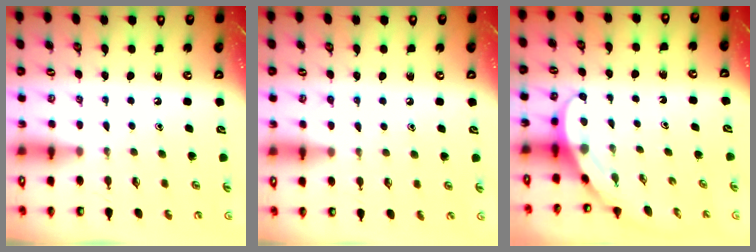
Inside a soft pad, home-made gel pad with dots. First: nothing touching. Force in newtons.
{"total": 6.1, "press": 6.1, "slide": 0.6}
{"total": 3.9, "press": 3.9, "slide": 0.4}